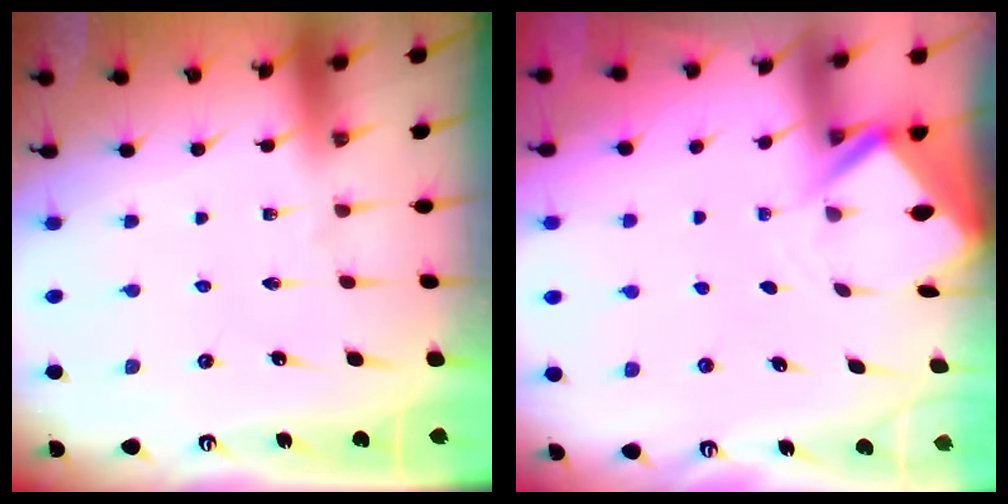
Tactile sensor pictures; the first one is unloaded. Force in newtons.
{"total": 3.3, "press": 3.3, "slide": 0.3}